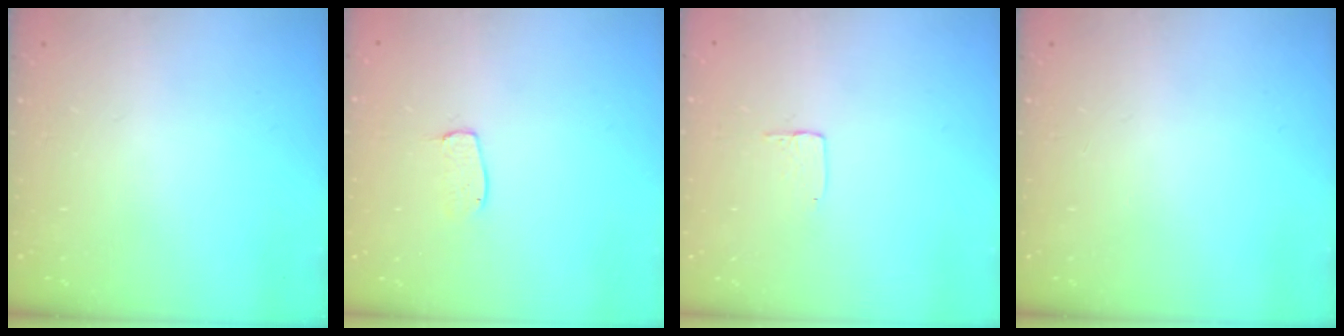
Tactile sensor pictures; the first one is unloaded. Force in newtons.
{"total": 4.5, "press": 4.5, "slide": 0.3}
{"total": 3.7, "press": 3.7, "slide": 0.1}
{"total": 0.0}